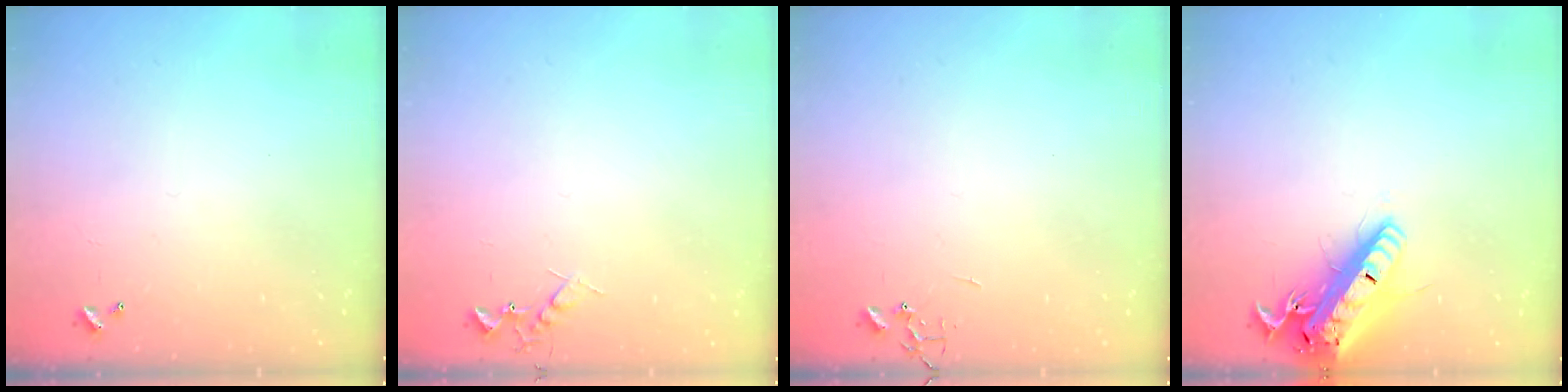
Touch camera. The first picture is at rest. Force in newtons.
{"total": 6.6, "press": 6.5, "slide": 0.7}
{"total": 0.0}
{"total": 21.8, "press": 21.4, "slide": 4.2}